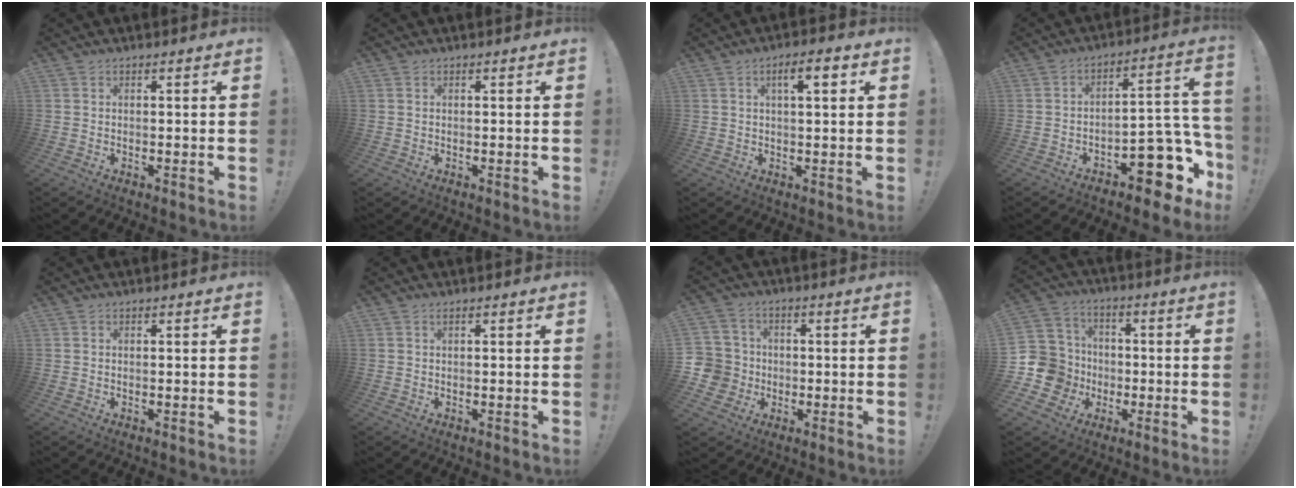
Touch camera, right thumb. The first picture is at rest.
{"total": 0.0}
{"total": 5.6, "force": [2.1, 1.5, 5.0], "torque": [-0.070, -0.005, 0.026]}
{"total": 13.8, "force": [-7.7, 6.6, 9.5], "torque": [-0.074, 0.034, -0.118]}
{"total": 0.0}
{"total": 0.5, "force": [0.1, 0.0, 0.5], "torque": [-0.006, -0.002, 0.000]}
{"total": 8.3, "force": [-1.3, 8.0, 1.7], "torque": [-0.046, 0.015, -0.020]}
{"total": 13.5, "force": [-3.3, 12.5, 4.0], "torque": [-0.082, 0.028, -0.049]}